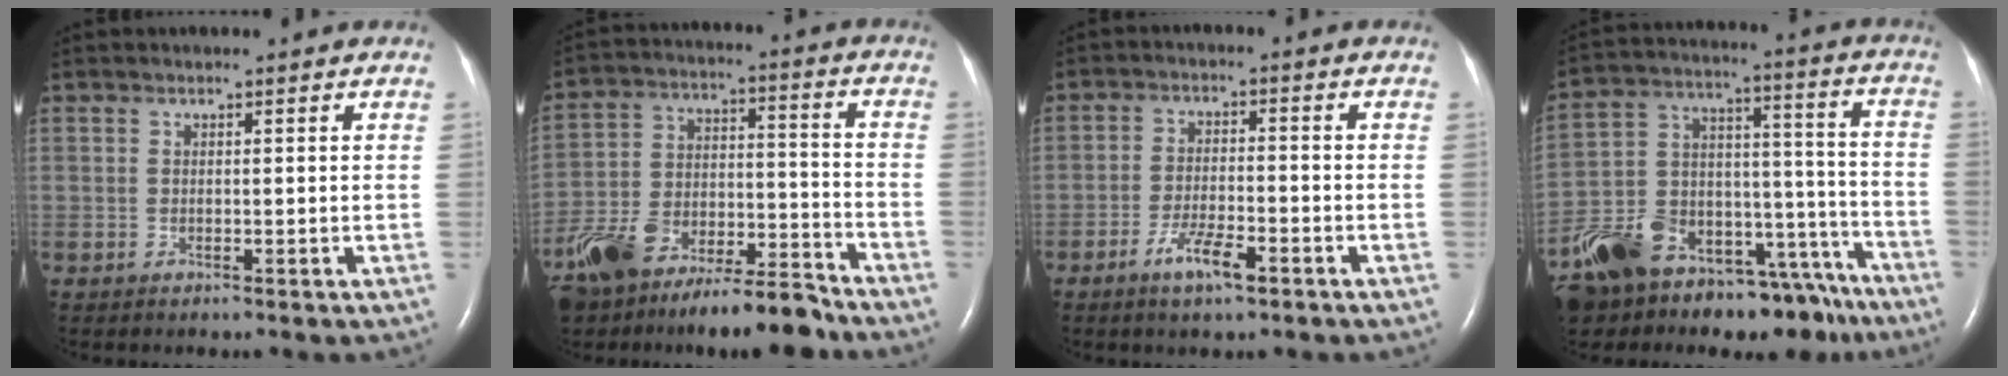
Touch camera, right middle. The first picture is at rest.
{"total": 17.1, "force": [-13.6, 5.0, 9.1], "torque": [-0.177, 0.019, -0.240]}
{"total": 5.5, "force": [-3.3, 1.2, 4.2], "torque": [-0.084, -0.002, -0.057]}
{"total": 28.9, "force": [-21.5, 11.7, 15.3], "torque": [-0.263, 0.023, -0.330]}